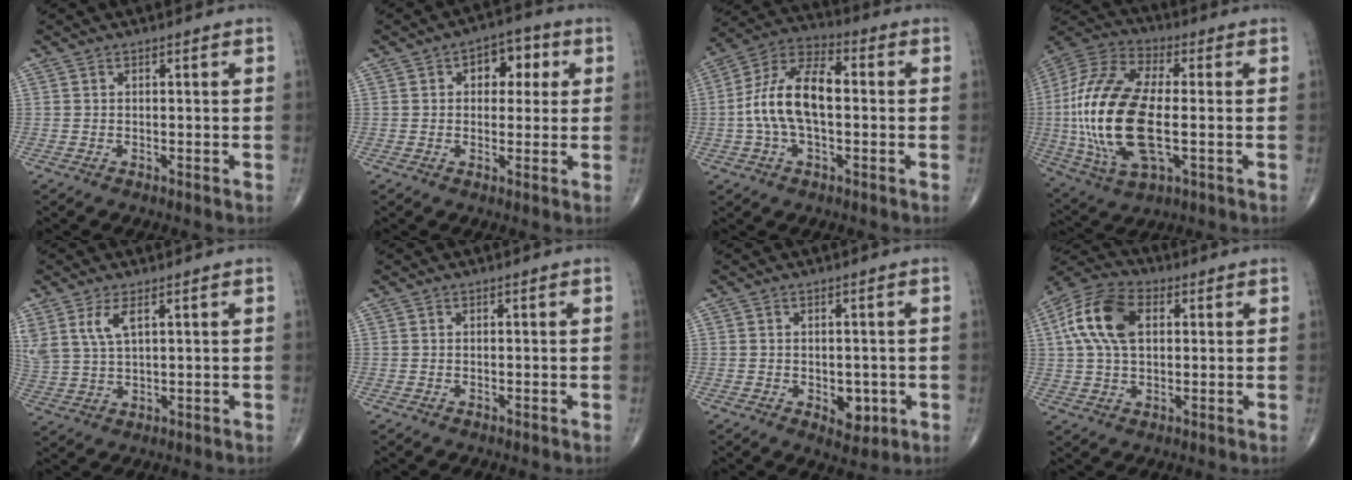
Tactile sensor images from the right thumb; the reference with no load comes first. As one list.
[{"total": 7.1, "force": [2.0, 4.7, 4.9], "torque": [-0.024, 0.005, 0.018]}, {"total": 13.9, "force": [-0.4, 7.2, 11.9], "torque": [-0.229, 0.038, -0.016]}, {"total": 25.0, "force": [-2.0, 11.2, 22.2], "torque": [-0.493, 0.000, -0.032]}, {"total": 6.3, "force": [3.1, 2.6, 4.9], "torque": [-0.113, -0.008, 0.072]}, {"total": 0.0}, {"total": 4.7, "force": [-1.2, 2.9, 3.5], "torque": [-0.024, -0.004, -0.007]}, {"total": 13.4, "force": [3.1, 8.1, 10.2], "torque": [-0.203, 0.020, 0.050]}]